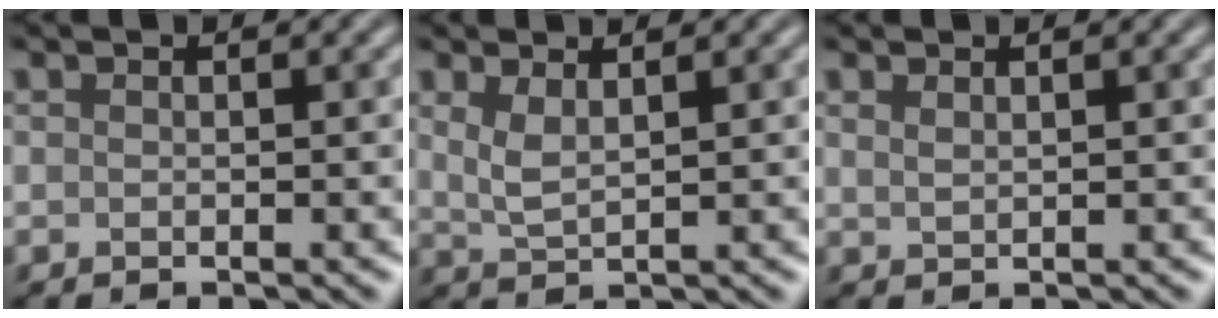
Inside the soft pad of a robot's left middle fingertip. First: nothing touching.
{"total": 2.2, "force": [1.2, 0.7, 1.7], "torque": [-0.041, -0.004, 0.027]}
{"total": 0.9, "force": [0.8, 0.3, 0.4], "torque": [-0.011, 0.000, 0.016]}